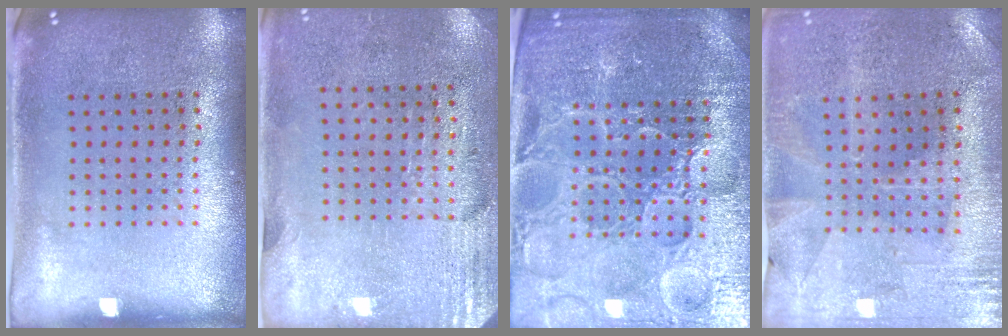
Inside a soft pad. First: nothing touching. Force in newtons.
{"total": 2.8, "press": 2.4, "slide": 1.4}
{"total": 5.5, "press": 5.1, "slide": 2.1}
{"total": 0.5, "press": 0.5, "slide": 0.3}